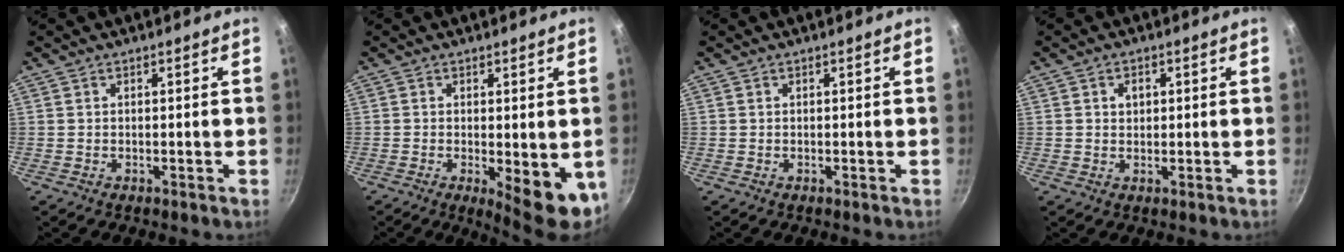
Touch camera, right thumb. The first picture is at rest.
{"total": 9.5, "force": [-1.8, 3.3, 8.7], "torque": [-0.093, -0.007, -0.012]}
{"total": 0.0}
{"total": 2.3, "force": [0.6, 1.8, 1.3], "torque": [-0.010, 0.001, 0.009]}